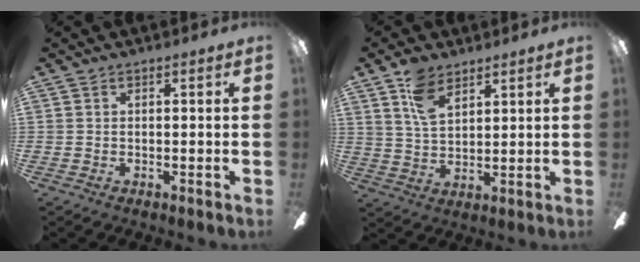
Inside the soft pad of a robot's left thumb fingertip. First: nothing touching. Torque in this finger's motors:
{"motor_torque": [-0.04, 0.13, 0.02, -0.11, 0.03]}